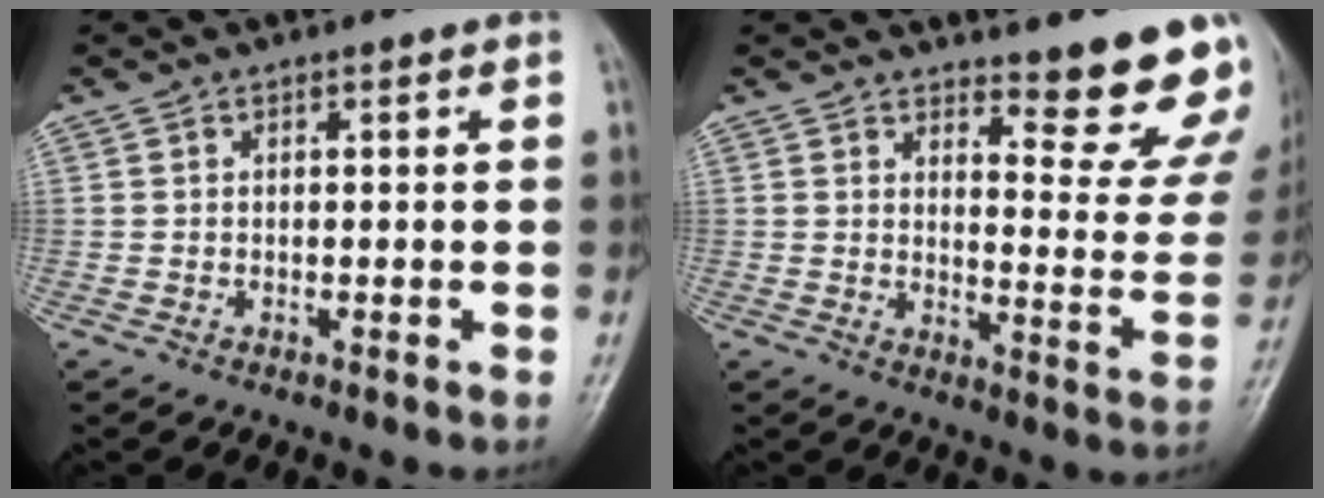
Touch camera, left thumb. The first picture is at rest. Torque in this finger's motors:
{"motor_torque": [0.53, 0.36, 0.11, -0.25, 0.06]}